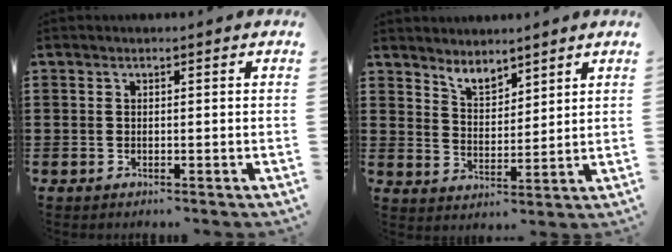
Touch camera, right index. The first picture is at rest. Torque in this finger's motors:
{"motor_torque": [0.00, 0.00, 0.03, 0.05]}